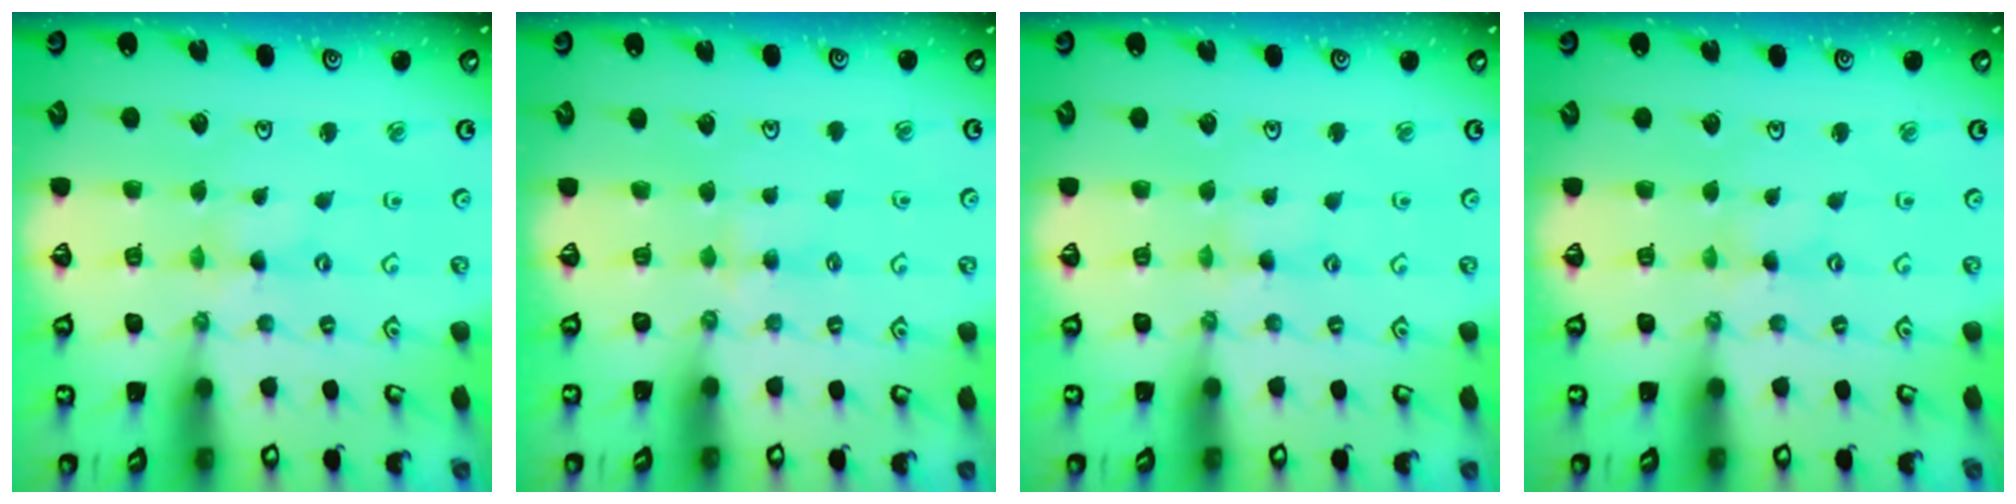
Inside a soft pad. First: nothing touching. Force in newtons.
{"total": 2.7, "press": 2.6, "slide": 0.4}
{"total": 2.4, "press": 2.4, "slide": 0.4}
{"total": 0.0}